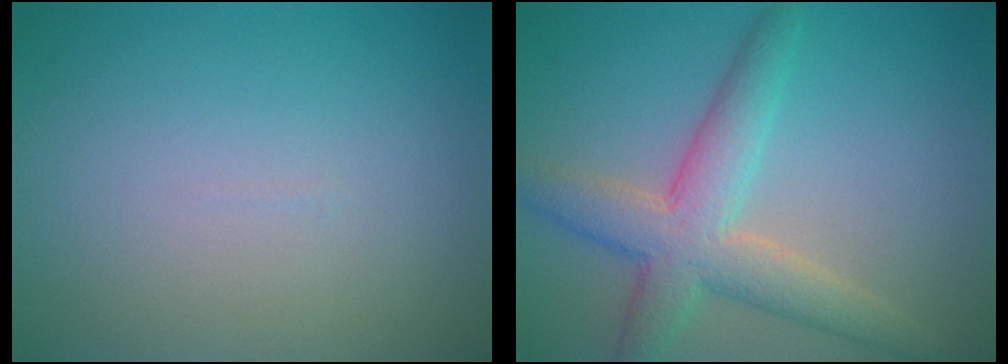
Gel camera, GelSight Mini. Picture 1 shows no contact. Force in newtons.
{"total": 5.5, "press": 5.5, "slide": 0.5}